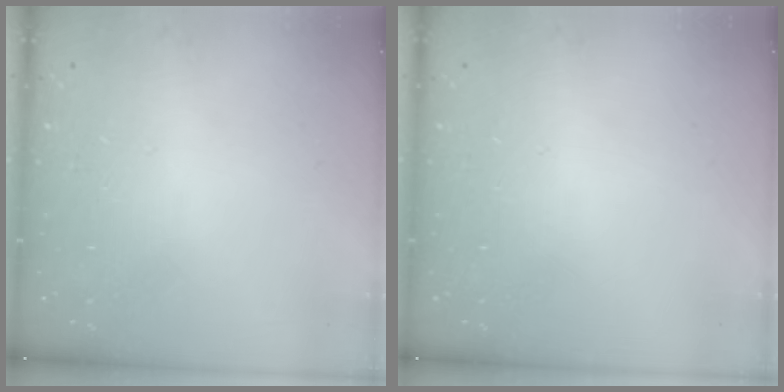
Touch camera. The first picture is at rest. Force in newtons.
{"total": 0.0}